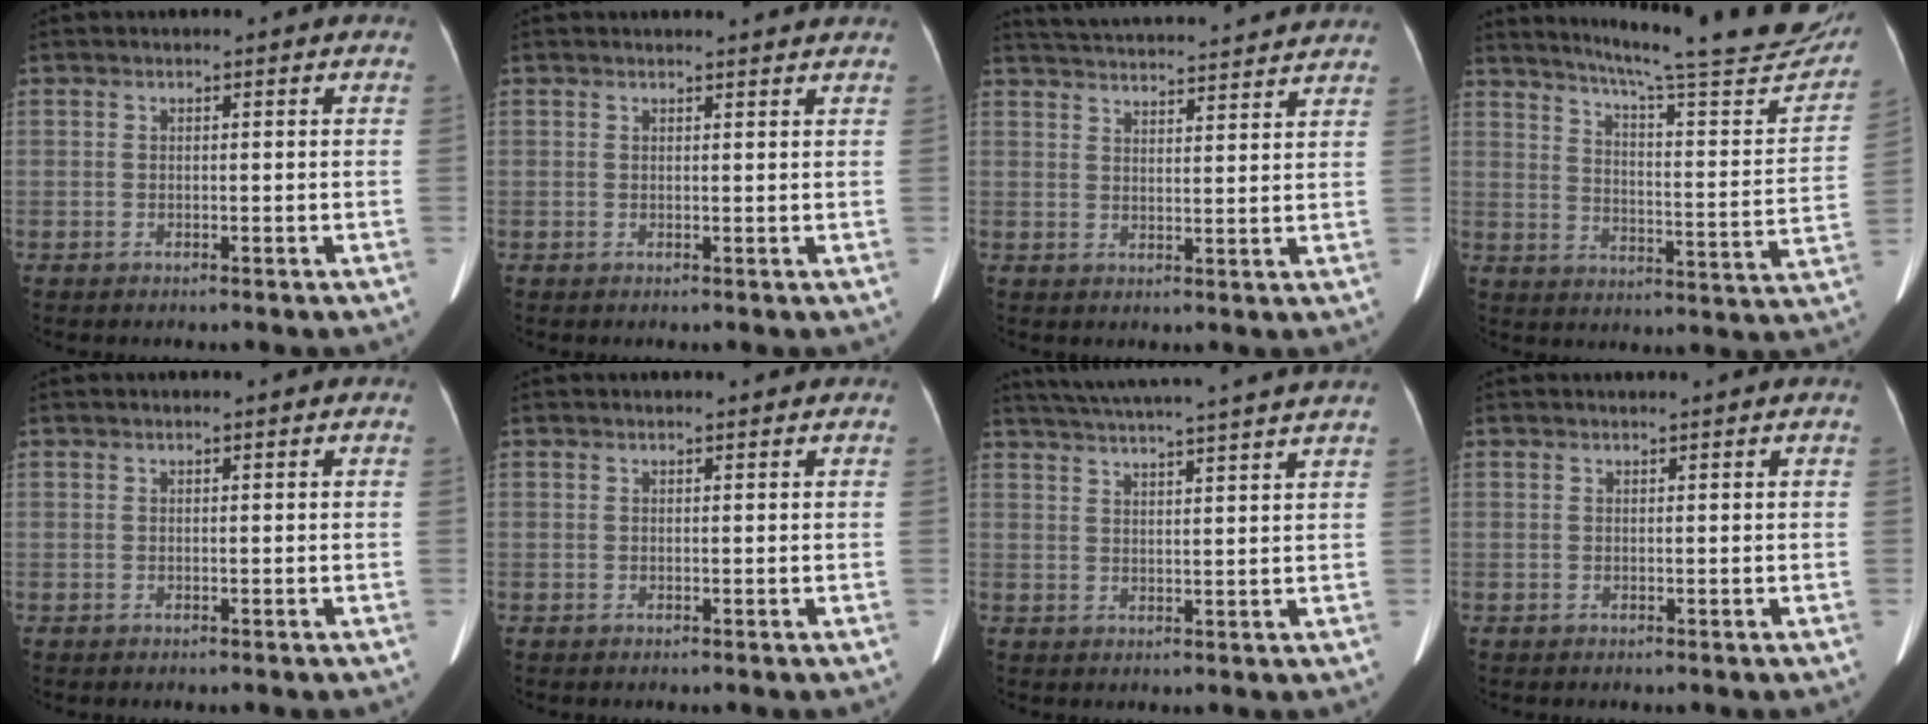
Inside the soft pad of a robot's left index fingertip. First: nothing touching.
{"total": 3.1, "force": [3.1, 0.0, 0.5], "torque": [-0.009, 0.006, 0.029]}
{"total": 19.8, "force": [18.8, 1.4, 6.1], "torque": [-0.104, 0.016, 0.250]}
{"total": 25.3, "force": [22.4, 2.0, 11.6], "torque": [-0.173, -0.076, 0.276]}
{"total": 0.0}
{"total": 1.2, "force": [1.1, 0.2, 0.4], "torque": [-0.012, 0.008, 0.012]}
{"total": 18.0, "force": [16.1, -1.3, 7.9], "torque": [-0.143, -0.006, 0.214]}
{"total": 1.2, "force": [1.1, -0.2, 0.3], "torque": [-0.010, 0.008, 0.020]}